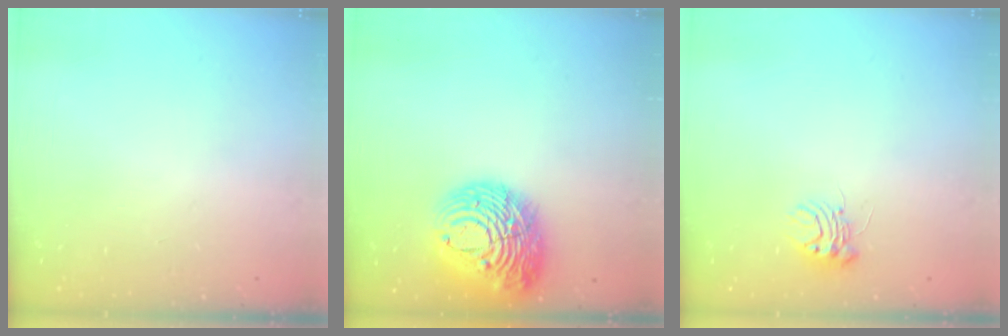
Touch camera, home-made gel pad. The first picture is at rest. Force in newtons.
{"total": 18.0, "press": 17.9, "slide": 2.0}
{"total": 5.4, "press": 5.4, "slide": 0.3}